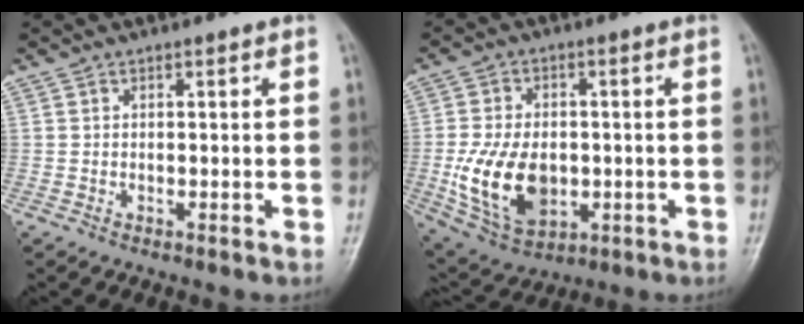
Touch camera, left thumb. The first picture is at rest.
{"total": 14.1, "force": [-1.9, 9.3, 10.4], "torque": [-0.176, -0.007, -0.018]}